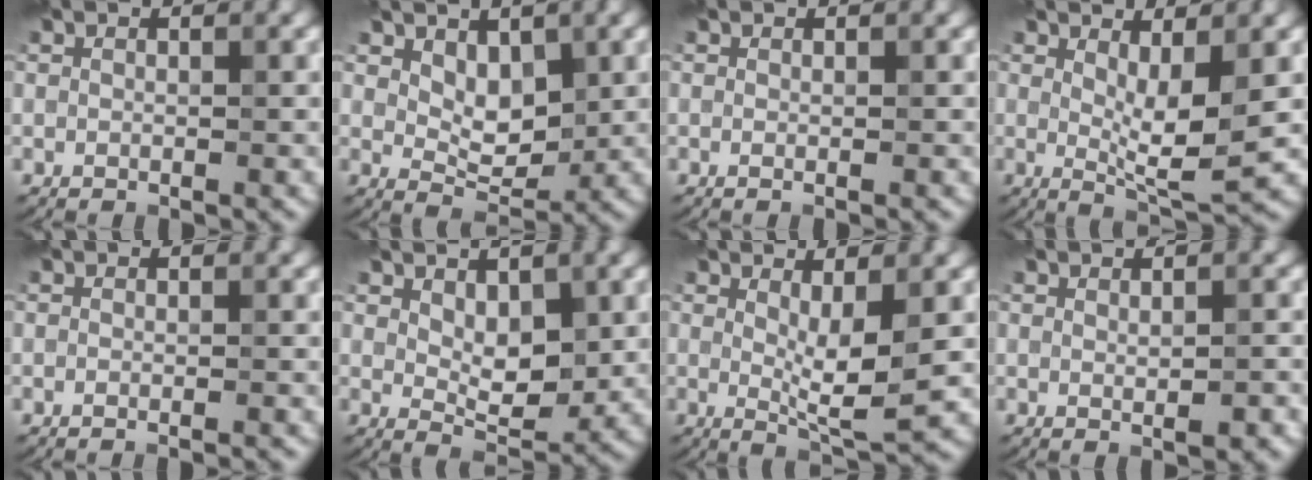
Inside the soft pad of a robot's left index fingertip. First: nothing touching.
{"total": 3.6, "force": [1.4, 2.2, 2.5], "torque": [-0.047, -0.010, 0.026]}
{"total": 0.6, "force": [-0.1, 0.2, 0.5], "torque": [-0.004, -0.003, -0.004]}
{"total": 4.8, "force": [0.5, 1.0, 4.6], "torque": [-0.077, -0.015, 0.011]}
{"total": 1.4, "force": [-0.7, 0.4, 1.1], "torque": [-0.005, -0.003, -0.024]}
{"total": 4.1, "force": [1.1, 2.2, 3.3], "torque": [-0.059, -0.006, 0.026]}
{"total": 4.3, "force": [0.3, 0.8, 4.2], "torque": [-0.071, -0.013, 0.007]}
{"total": 1.6, "force": [0.1, 0.3, 1.5], "torque": [-0.026, 0.001, 0.005]}